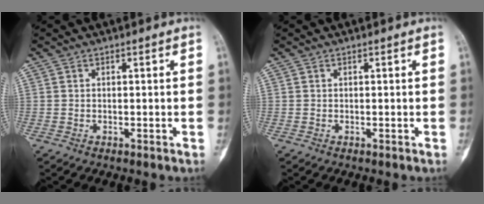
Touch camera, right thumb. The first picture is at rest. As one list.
[{"total": 0.0}]